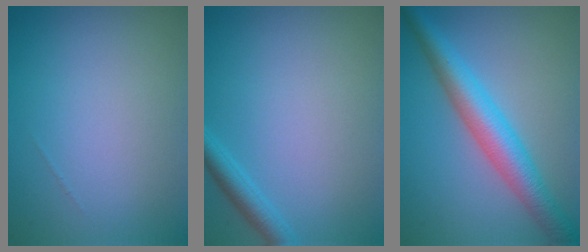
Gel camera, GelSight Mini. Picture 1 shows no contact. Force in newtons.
{"total": 2.0, "press": 2.0, "slide": 0.2}
{"total": 5.9, "press": 5.9, "slide": 0.1}